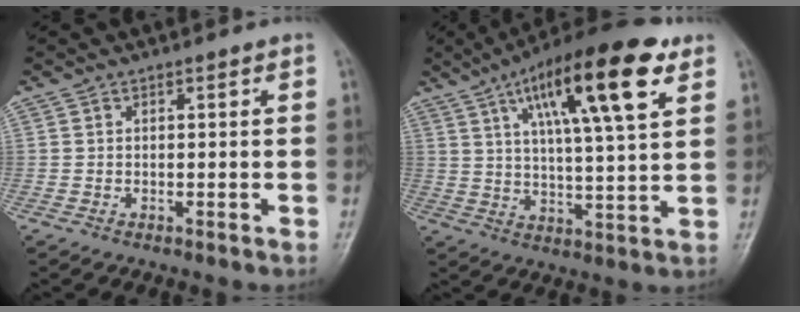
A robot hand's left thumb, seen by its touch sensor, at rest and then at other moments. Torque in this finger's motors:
{"motor_torque": [1.35, 1.36, 1.92, -0.85, 0.38]}